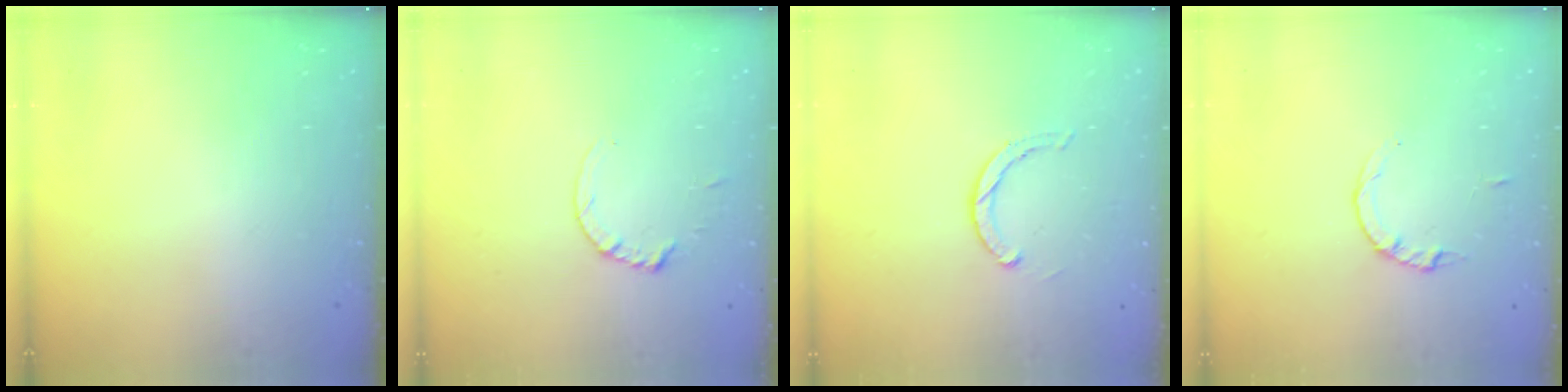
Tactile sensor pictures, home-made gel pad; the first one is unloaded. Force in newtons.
{"total": 1.8, "press": 1.7, "slide": 0.2}
{"total": 2.8, "press": 2.8, "slide": 0.2}
{"total": 2.2, "press": 2.1, "slide": 0.3}